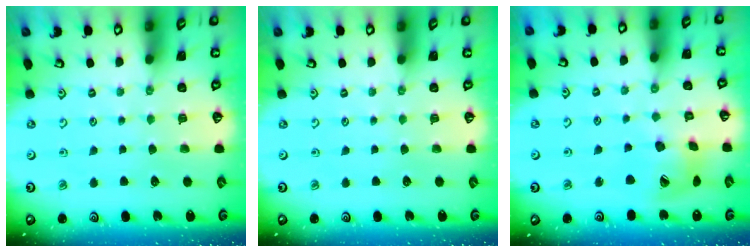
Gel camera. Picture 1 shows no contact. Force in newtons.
{"total": 0.0}
{"total": 15.8, "press": 15.7, "slide": 2.1}